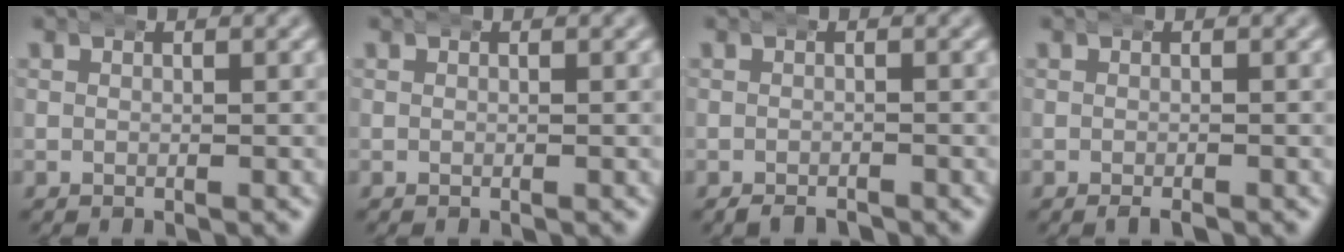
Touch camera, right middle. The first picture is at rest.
{"total": 0.0}
{"total": 1.2, "force": [-1.1, 0.3, 0.2], "torque": [-0.006, -0.006, -0.018]}
{"total": 0.8, "force": [-0.7, 0.2, 0.3], "torque": [-0.009, -0.002, -0.014]}